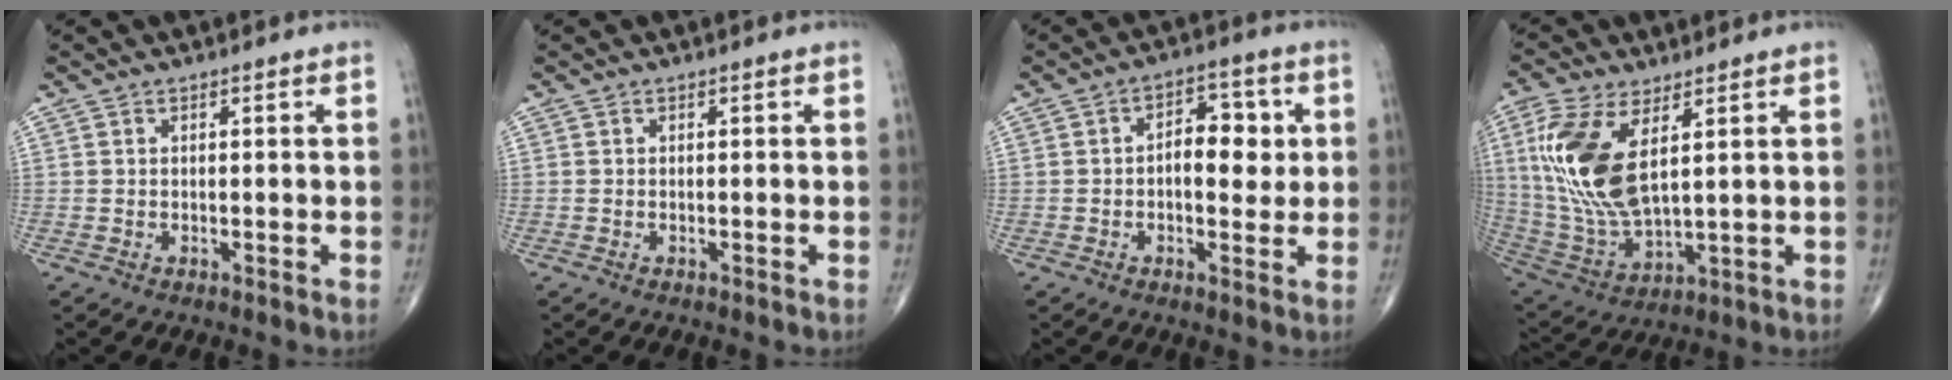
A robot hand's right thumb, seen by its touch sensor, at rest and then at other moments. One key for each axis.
{"total": 0.0}
{"total": 8.0, "fx": 0.6, "fy": 4.8, "fz": 6.4, "tx": -0.060, "ty": 0.011, "tz": 0.004}
{"total": 16.4, "fx": 4.8, "fy": 7.5, "fz": 13.8, "tx": -0.300, "ty": -0.020, "tz": 0.106}